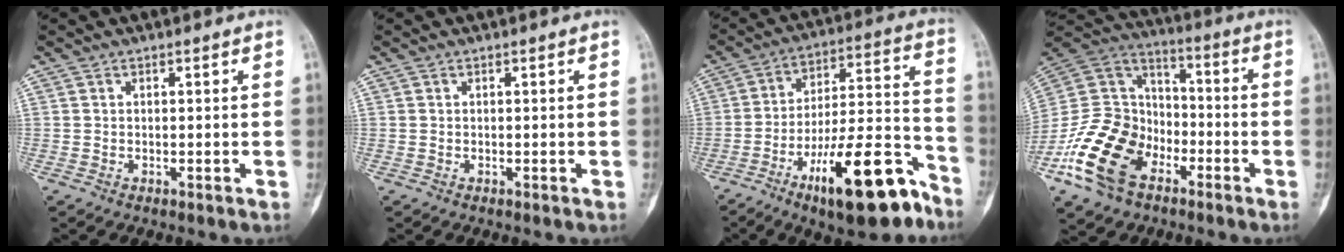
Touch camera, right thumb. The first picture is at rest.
{"total": 0.0}
{"total": 21.5, "force": [-12.5, 6.6, 16.2], "torque": [-0.238, 0.086, -0.197]}
{"total": 19.8, "force": [-9.6, 13.3, 11.0], "torque": [-0.200, 0.068, -0.187]}